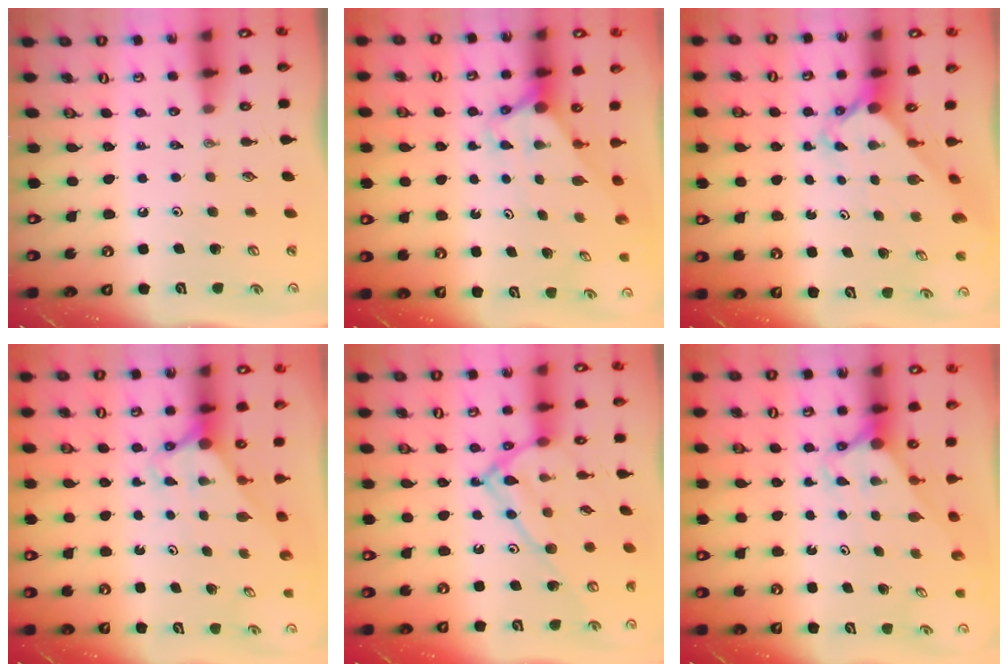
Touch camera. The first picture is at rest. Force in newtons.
{"total": 2.7, "press": 2.7, "slide": 0.0}
{"total": 2.3, "press": 2.3, "slide": 0.1}
{"total": 2.9, "press": 2.9, "slide": 0.0}
{"total": 14.4, "press": 14.4, "slide": 0.8}
{"total": 2.7, "press": 2.7, "slide": 0.0}